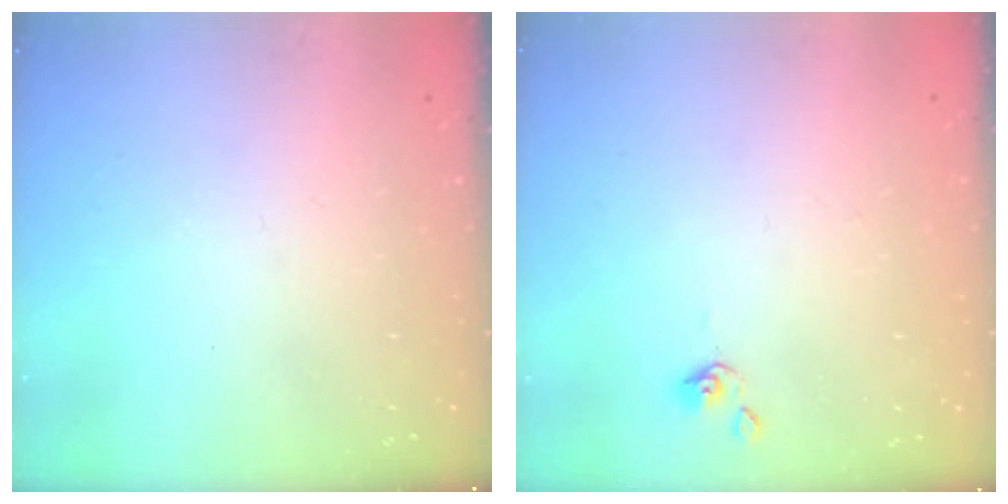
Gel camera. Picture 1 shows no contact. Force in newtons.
{"total": 0.0}